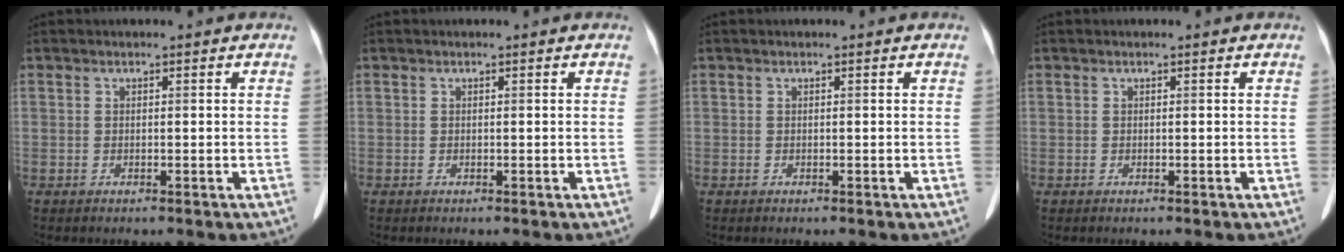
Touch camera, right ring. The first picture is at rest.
{"total": 0.0}
{"total": 0.0}
{"total": 0.0}